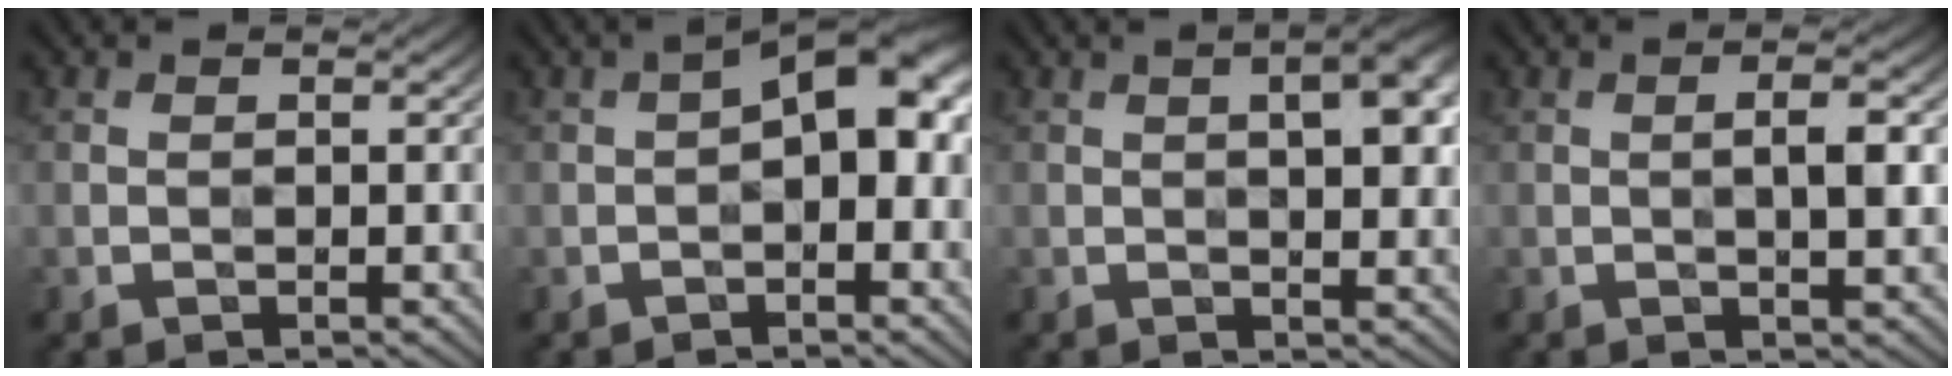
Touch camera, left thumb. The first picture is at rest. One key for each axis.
{"total": 8.2, "fx": 0.3, "fy": 3.7, "fz": 7.3, "tx": -0.104, "ty": 0.022, "tz": -0.006}
{"total": 7.5, "fx": 1.7, "fy": 2.7, "fz": 6.8, "tx": -0.084, "ty": 0.015, "tz": 0.018}
{"total": 3.4, "fx": 0.2, "fy": 0.7, "fz": 3.4, "tx": -0.057, "ty": 0.004, "tz": 0.003}